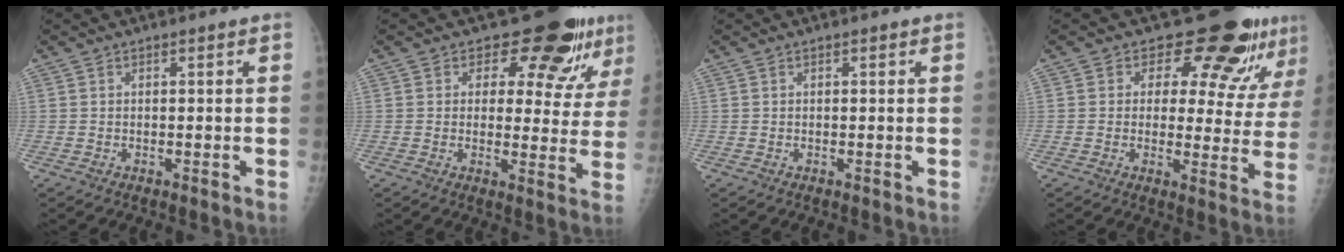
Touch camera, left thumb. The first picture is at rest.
{"total": 10.7, "force": [7.8, 5.4, 5.0], "torque": [-0.020, -0.052, 0.087]}
{"total": 0.0}
{"total": 13.5, "force": [10.7, 5.8, 5.8], "torque": [-0.023, -0.074, 0.121]}